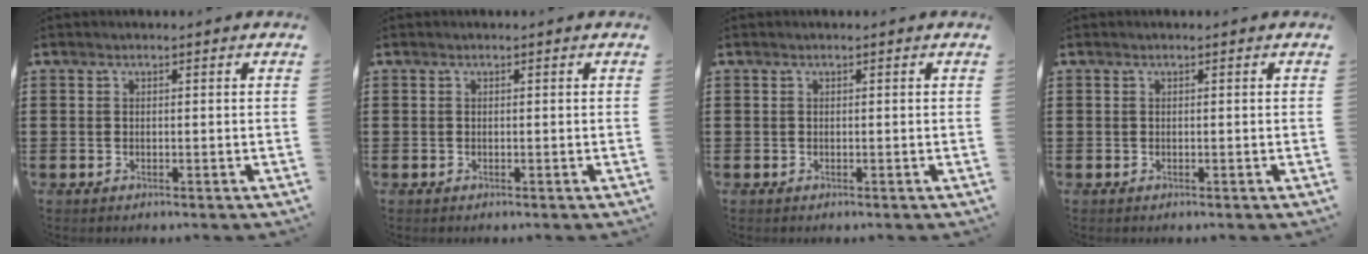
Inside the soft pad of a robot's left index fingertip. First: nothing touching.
{"total": 0.0}
{"total": 0.0}
{"total": 0.0}